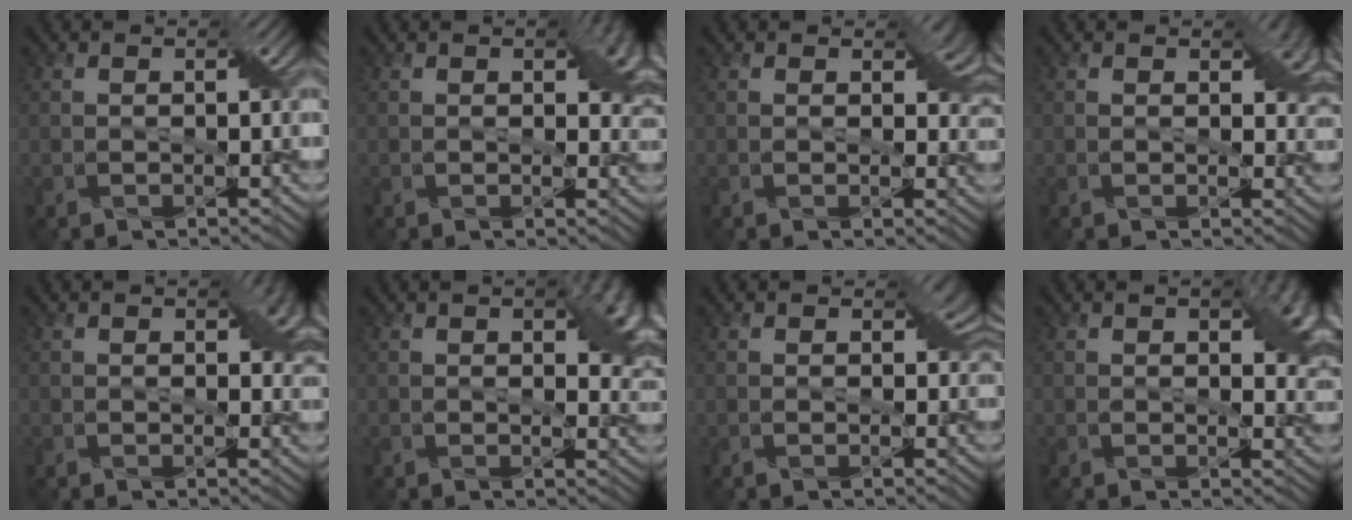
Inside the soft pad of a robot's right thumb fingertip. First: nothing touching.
{"total": 4.2, "force": [1.4, 2.3, 3.3], "torque": [-0.039, -0.001, 0.021]}
{"total": 2.9, "force": [1.4, 1.7, 1.9], "torque": [-0.025, -0.007, 0.021]}
{"total": 3.5, "force": [1.6, 1.9, 2.5], "torque": [-0.031, -0.005, 0.025]}
{"total": 3.4, "force": [1.1, 1.9, 2.6], "torque": [-0.030, -0.003, 0.018]}
{"total": 6.2, "force": [2.0, 3.1, 5.0], "torque": [-0.065, -0.003, 0.031]}
{"total": 1.6, "force": [0.8, 1.1, 0.8], "torque": [-0.010, -0.002, 0.012]}
{"total": 5.6, "force": [1.8, 2.7, 4.5], "torque": [-0.059, -0.003, 0.028]}